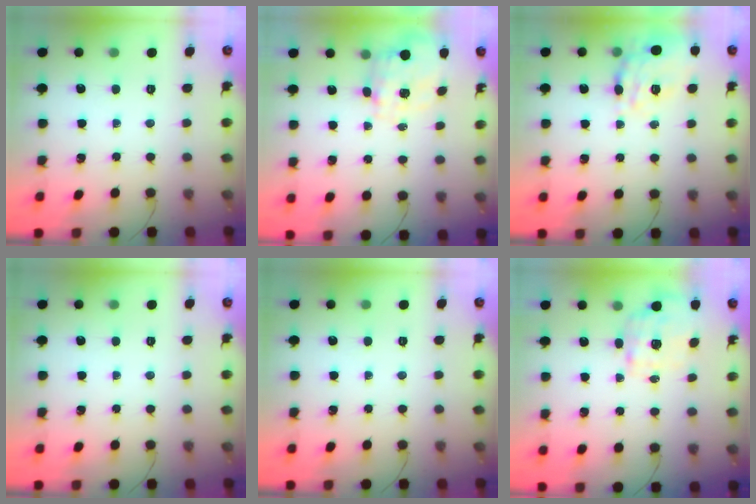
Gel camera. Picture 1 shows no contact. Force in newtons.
{"total": 2.8, "press": 2.6, "slide": 1.2}
{"total": 16.8, "press": 16.6, "slide": 2.4}
{"total": 0.0}
{"total": 0.0}
{"total": 2.6, "press": 2.3, "slide": 1.3}